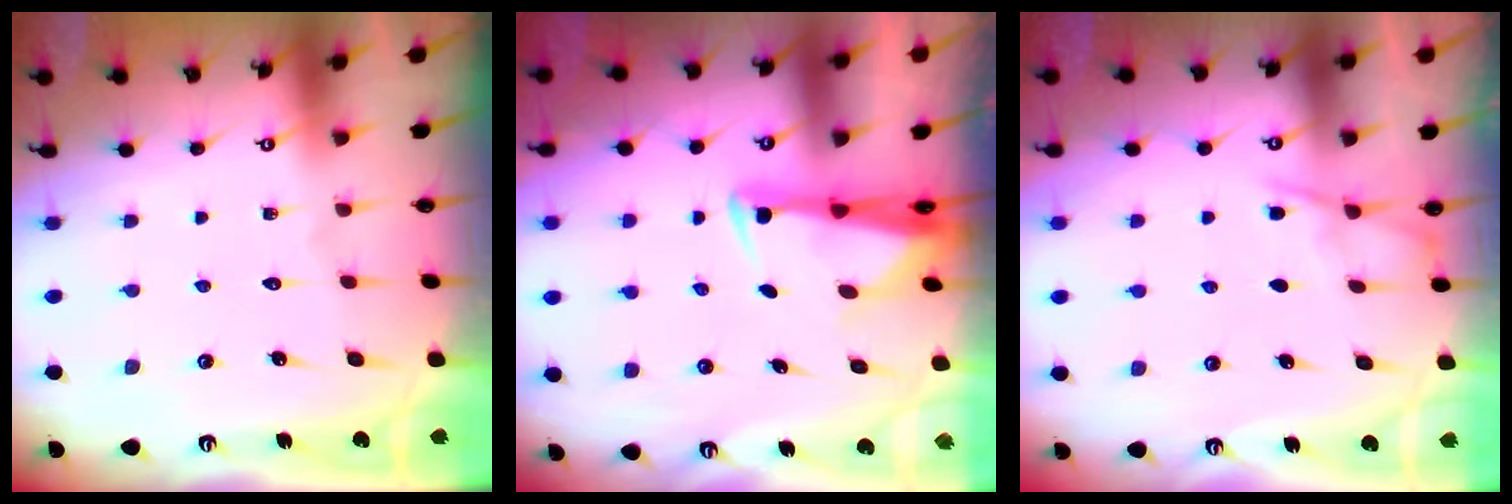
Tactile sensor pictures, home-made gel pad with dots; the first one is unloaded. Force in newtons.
{"total": 2.8, "press": 2.6, "slide": 0.9}
{"total": 4.1, "press": 4.1, "slide": 0.6}